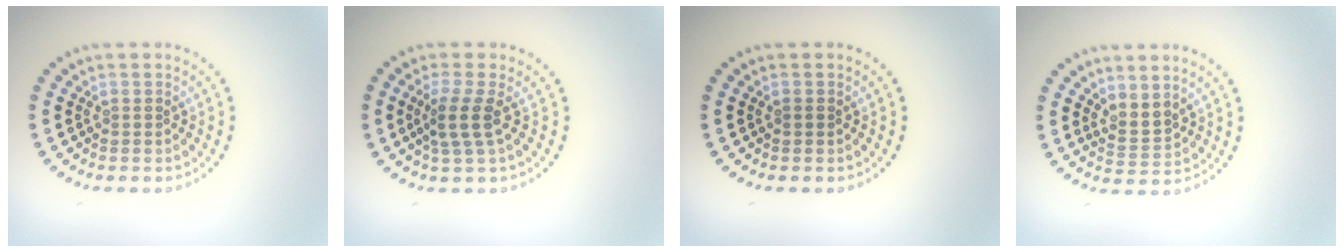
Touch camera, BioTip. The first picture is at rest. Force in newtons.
{"total": 2.5, "press": 1.9, "slide": 1.7}
{"total": 0.6, "press": 0.6, "slide": 0.1}
{"total": 2.0, "press": 1.6, "slide": 1.2}